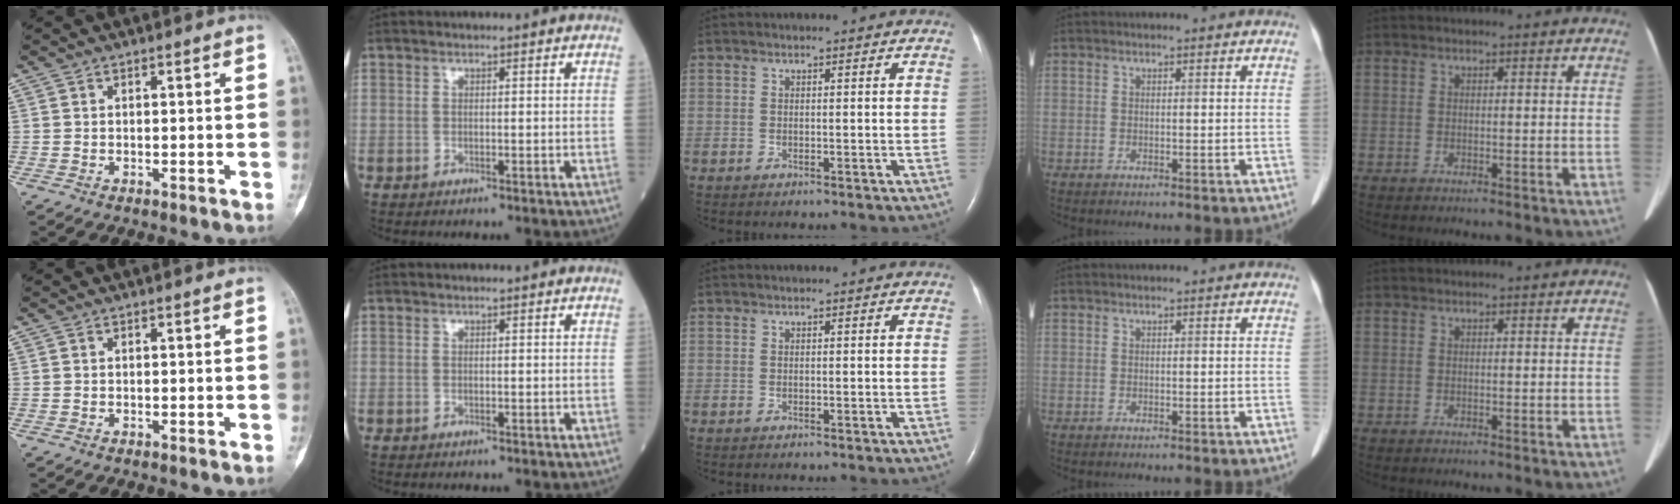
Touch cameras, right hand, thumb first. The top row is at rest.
{}